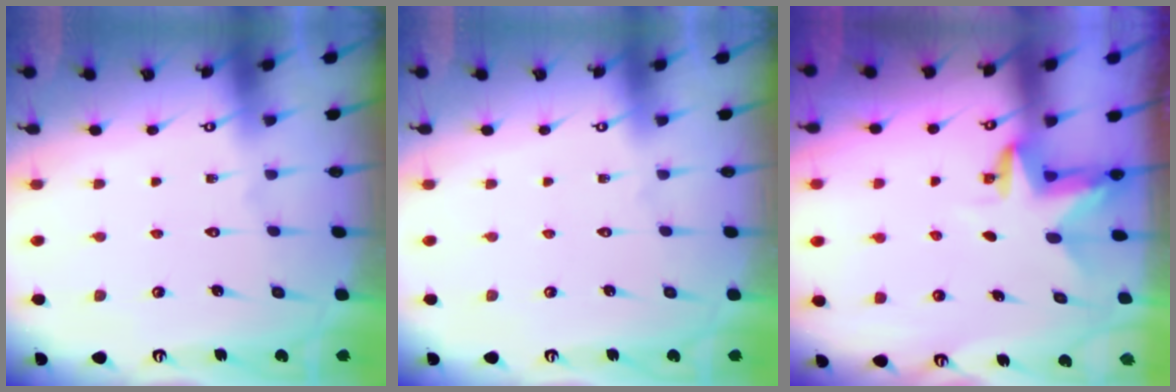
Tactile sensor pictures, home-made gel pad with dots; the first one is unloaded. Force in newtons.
{"total": 0.0}
{"total": 3.2, "press": 3.2, "slide": 0.1}